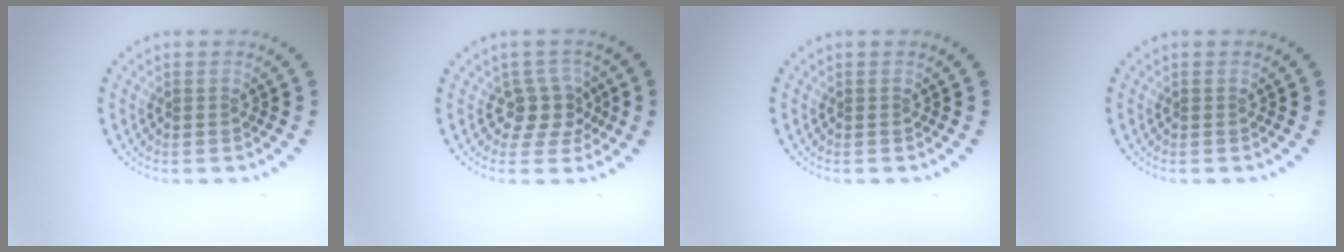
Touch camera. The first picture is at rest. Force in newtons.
{"total": 2.7, "press": 2.3, "slide": 1.5}
{"total": 0.0}
{"total": 0.0}